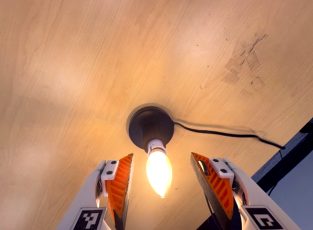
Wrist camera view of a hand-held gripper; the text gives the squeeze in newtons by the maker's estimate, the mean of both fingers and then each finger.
{"total": 0.0}